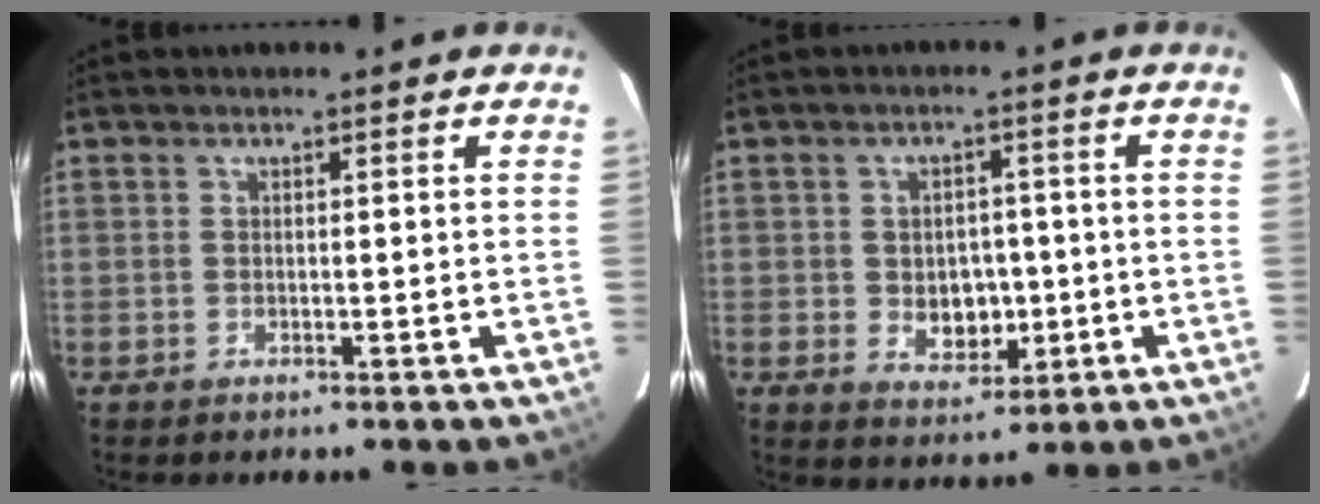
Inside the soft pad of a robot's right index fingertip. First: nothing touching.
{"total": 6.4, "force": [-0.9, 4.9, 4.0], "torque": [-0.073, 0.001, 0.001]}